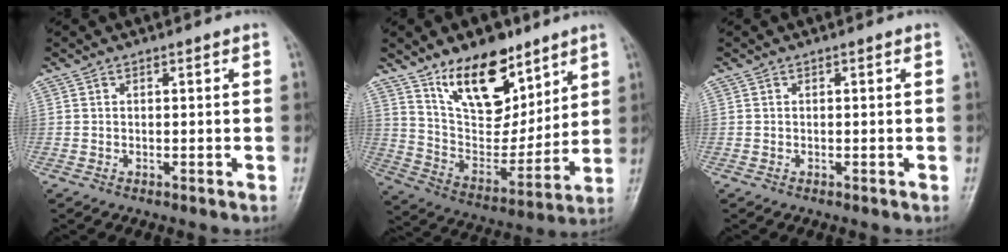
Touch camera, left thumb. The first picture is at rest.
{"total": 17.8, "force": [11.4, 9.2, 10.1], "torque": [-0.109, -0.074, 0.211]}
{"total": 0.0}